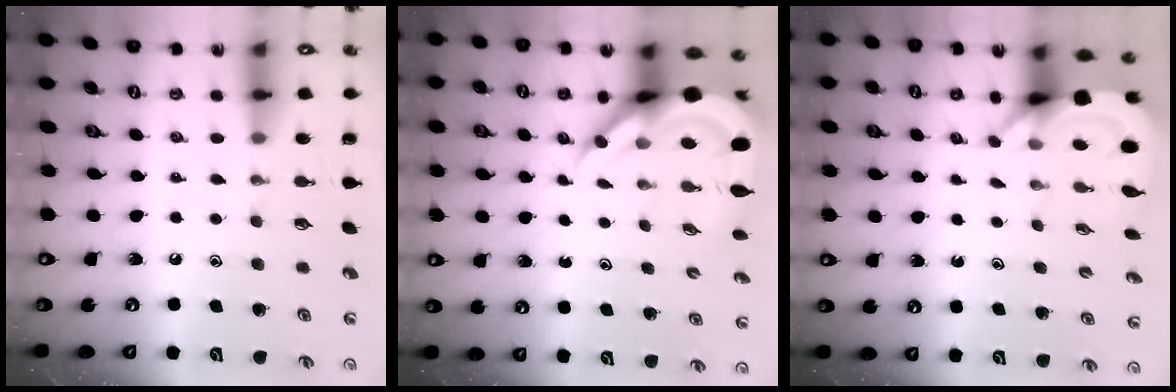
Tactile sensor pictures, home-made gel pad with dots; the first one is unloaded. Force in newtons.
{"total": 9.9, "press": 9.9, "slide": 1.0}
{"total": 4.1, "press": 4.1, "slide": 0.3}